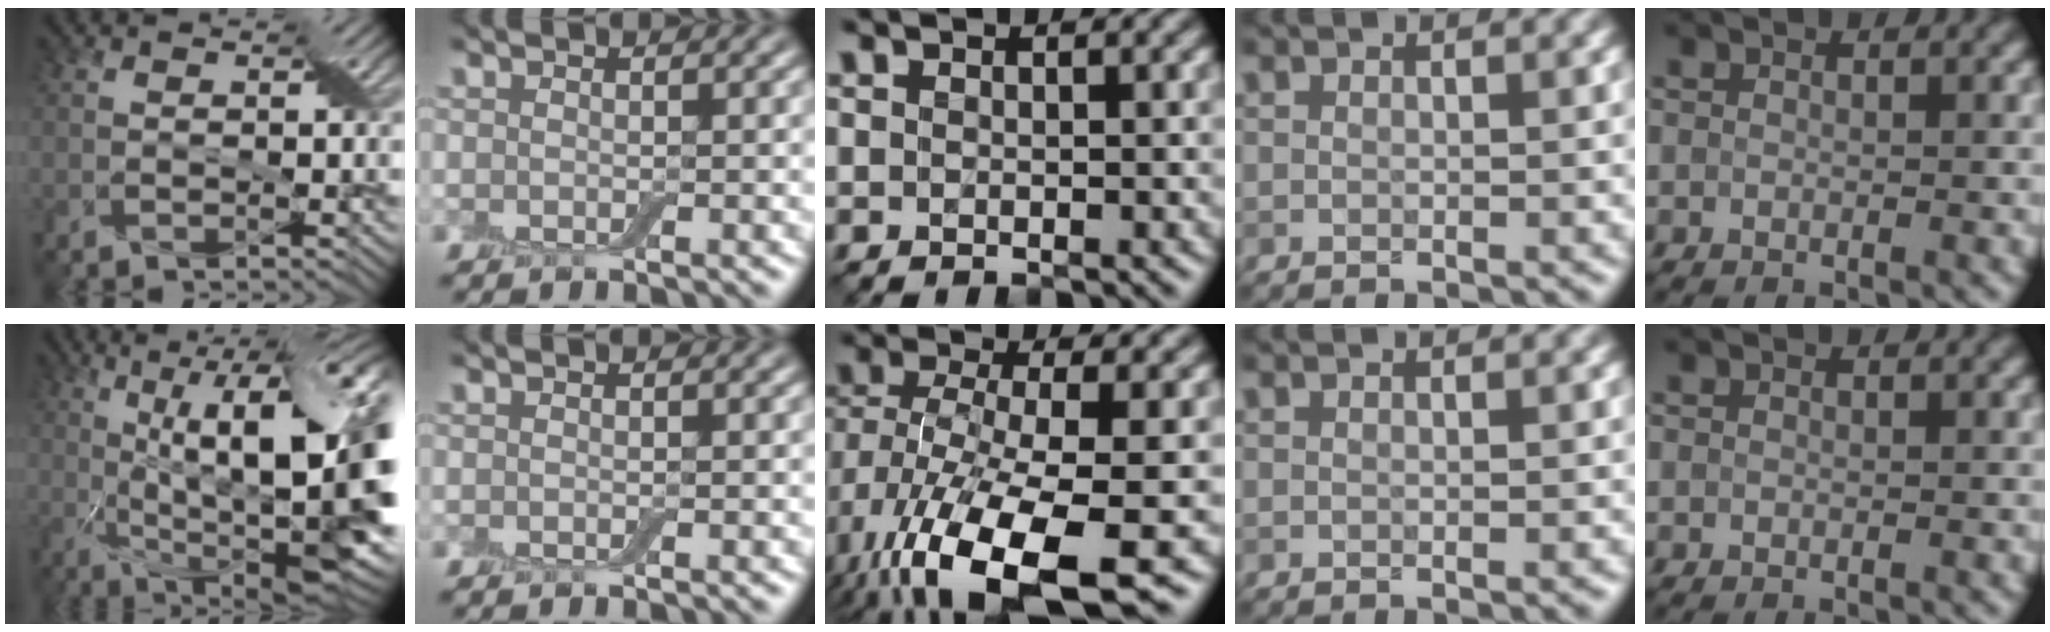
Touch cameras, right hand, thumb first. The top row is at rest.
{"thumb": {"total": 20.7, "force": [1.6, 7.2, 19.4], "torque": [-0.269, 0.017, 0.022]}, "middle": {"total": 12.8, "force": [-5.7, 4.8, 10.4], "torque": [-0.215, -0.039, -0.088]}}